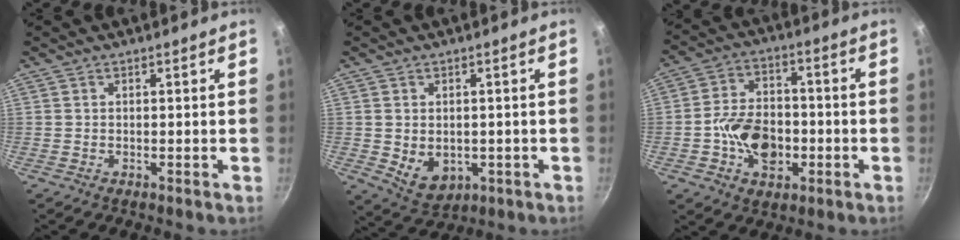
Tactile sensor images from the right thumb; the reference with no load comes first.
{"total": 7.0, "force": [-0.7, 5.2, 4.6], "torque": [-0.057, -0.010, 0.007]}
{"total": 12.7, "force": [-3.5, 9.1, 8.2], "torque": [-0.110, 0.034, -0.065]}